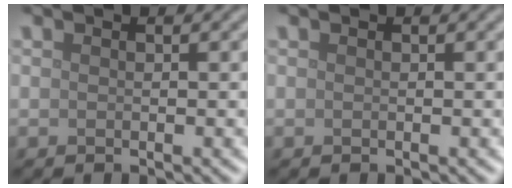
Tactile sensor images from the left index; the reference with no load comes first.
{"total": 0.0}